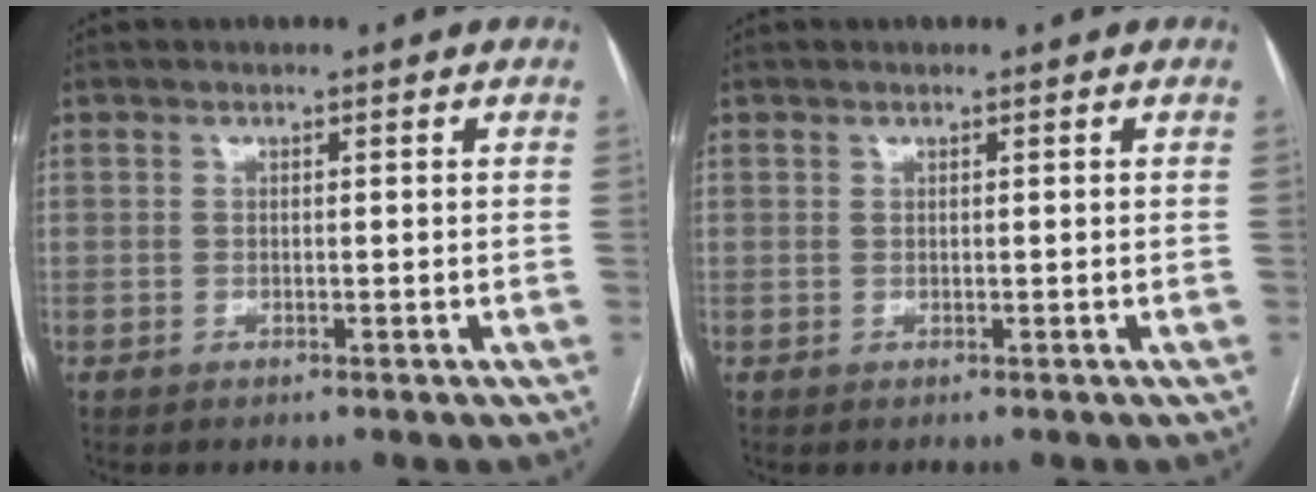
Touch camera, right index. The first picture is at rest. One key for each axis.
{"total": 0.0}